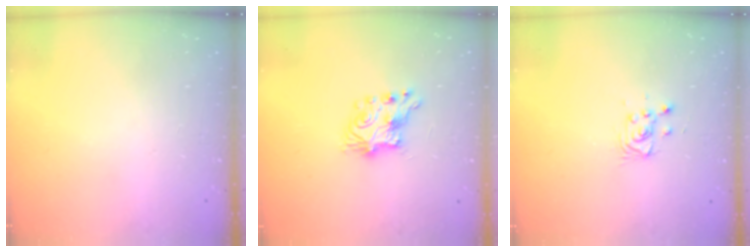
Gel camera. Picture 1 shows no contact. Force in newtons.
{"total": 7.5, "press": 7.5, "slide": 0.4}
{"total": 3.0, "press": 3.0, "slide": 0.2}